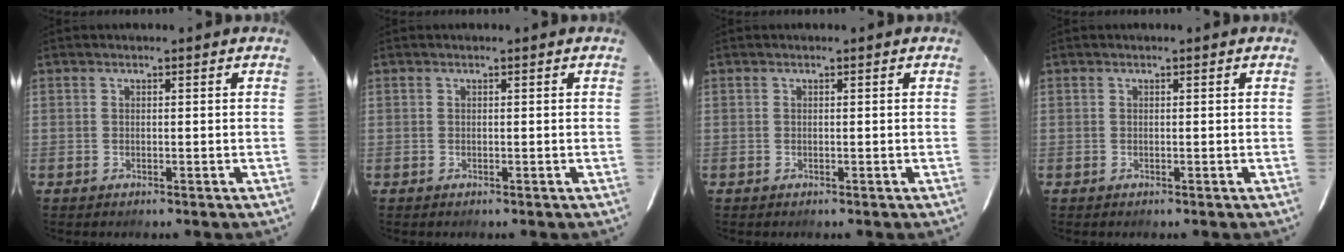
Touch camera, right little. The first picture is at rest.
{"total": 0.0}
{"total": 0.0}
{"total": 0.0}